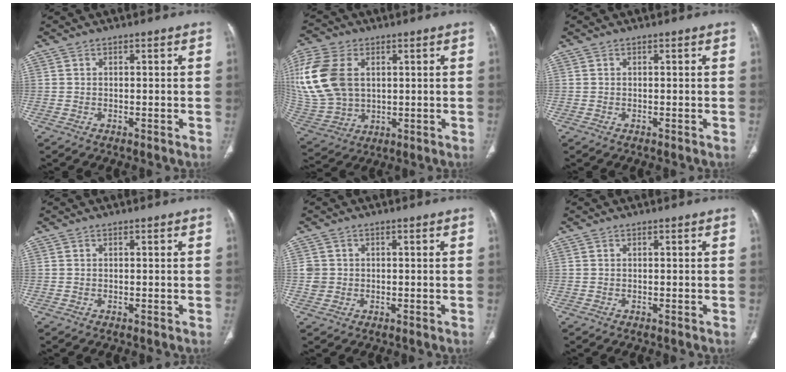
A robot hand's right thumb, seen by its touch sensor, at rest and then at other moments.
{"total": 21.1, "force": [4.6, 14.6, 14.5], "torque": [-0.346, -0.003, 0.099]}
{"total": 0.0}
{"total": 0.0}
{"total": 2.6, "force": [0.1, 2.5, 0.7], "torque": [0.000, 0.004, 0.006]}
{"total": 0.0}